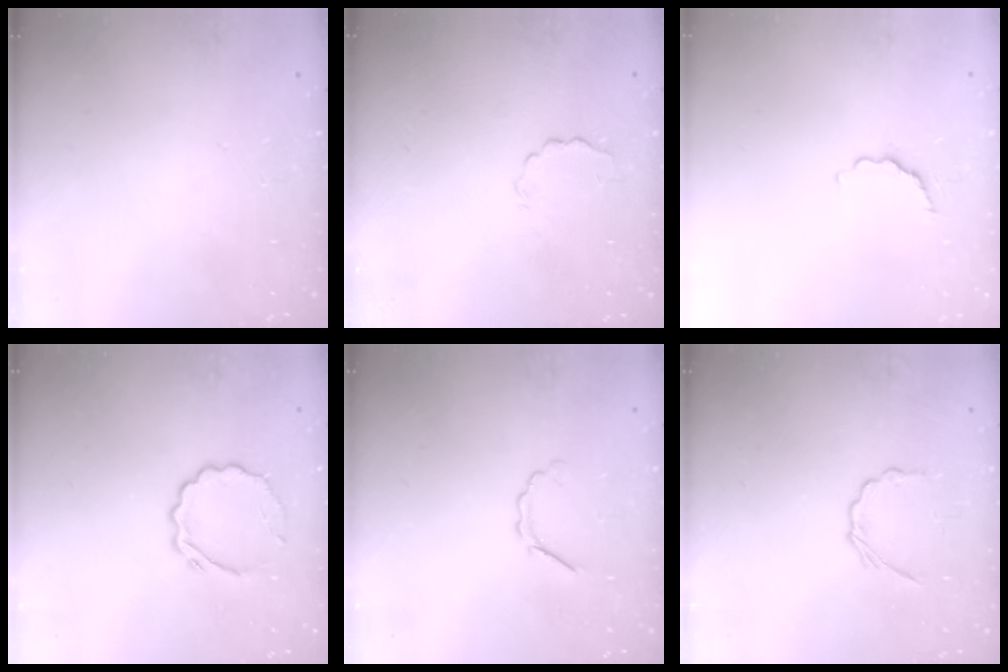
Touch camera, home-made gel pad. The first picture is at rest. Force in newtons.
{"total": 2.0, "press": 1.9, "slide": 0.7}
{"total": 3.4, "press": 3.3, "slide": 0.6}
{"total": 5.4, "press": 5.2, "slide": 1.4}
{"total": 3.2, "press": 3.1, "slide": 1.0}
{"total": 2.4, "press": 2.3, "slide": 0.9}